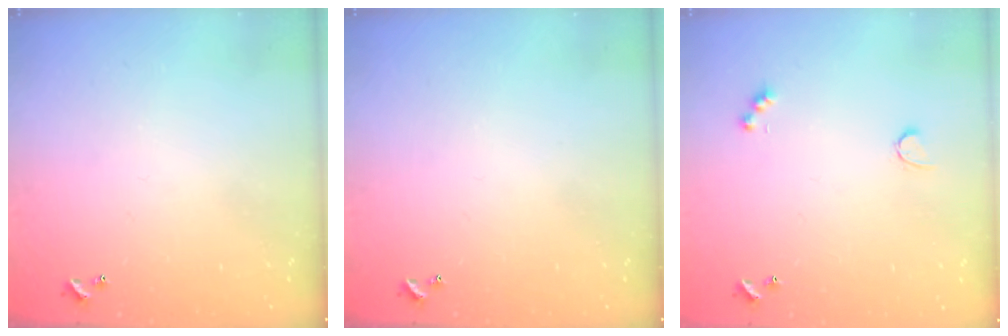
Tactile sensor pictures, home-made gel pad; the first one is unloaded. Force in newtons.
{"total": 0.0}
{"total": 2.6, "press": 2.5, "slide": 0.5}